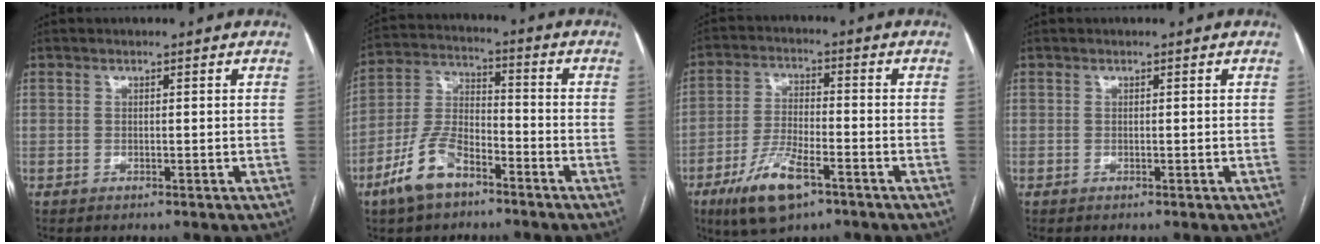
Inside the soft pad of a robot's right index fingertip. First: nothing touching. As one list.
[{"total": 10.1, "force": [-6.3, 4.5, 6.5], "torque": [-0.149, 0.005, -0.123]}, {"total": 10.2, "force": [-5.8, 3.1, 7.8], "torque": [-0.159, -0.012, -0.102]}, {"total": 0.0}]